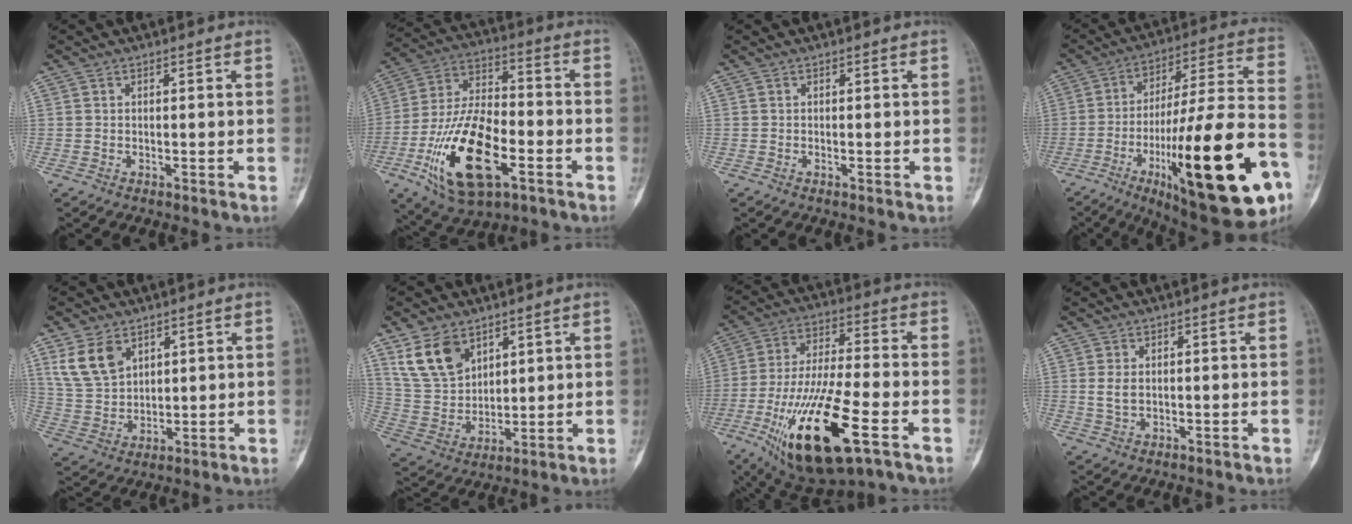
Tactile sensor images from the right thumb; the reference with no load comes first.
{"total": 20.9, "force": [-7.6, 9.8, 16.9], "torque": [-0.312, 0.027, -0.129]}
{"total": 0.0}
{"total": 32.1, "force": [-12.7, 8.1, 28.3], "torque": [-0.408, 0.048, -0.183]}
{"total": 9.2, "force": [5.0, 6.0, 4.9], "torque": [-0.084, -0.018, 0.112]}
{"total": 11.5, "force": [6.7, 7.4, 5.7], "torque": [-0.093, -0.027, 0.148]}
{"total": 23.1, "force": [-9.7, 7.2, 19.7], "torque": [-0.411, 0.013, -0.161]}
{"total": 2.6, "force": [0.4, 1.7, 2.0], "torque": [-0.035, -0.002, 0.011]}